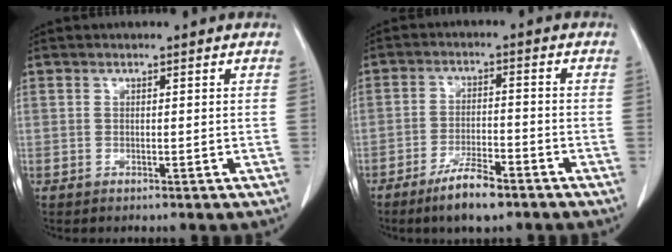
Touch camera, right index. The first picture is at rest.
{"total": 7.6, "force": [-6.1, 1.2, 4.4], "torque": [-0.082, -0.013, -0.109]}